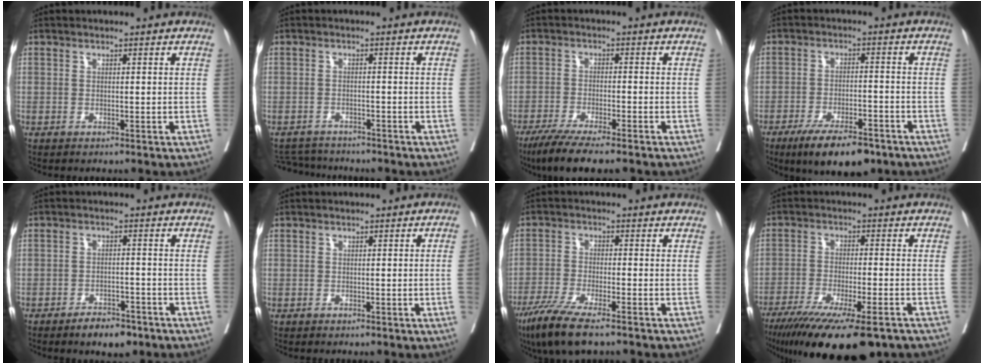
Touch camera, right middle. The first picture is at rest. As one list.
[{"total": 6.0, "force": [-5.9, 1.1, 0.9], "torque": [-0.017, -0.003, -0.090]}, {"total": 9.5, "force": [-7.5, 0.7, 5.8], "torque": [-0.094, -0.023, -0.120]}, {"total": 10.6, "force": [-7.7, 3.2, 6.6], "torque": [-0.107, -0.012, -0.124]}, {"total": 4.8, "force": [-3.5, 1.9, 2.6], "torque": [-0.042, 0.001, -0.049]}, {"total": 1.7, "force": [-0.3, 0.1, 1.7], "torque": [-0.032, 0.005, -0.002]}, {"total": 9.0, "force": [-6.3, 1.1, 6.2], "torque": [-0.116, -0.024, -0.109]}, {"total": 18.3, "force": [-13.7, 2.7, 11.9], "torque": [-0.174, -0.045, -0.213]}]